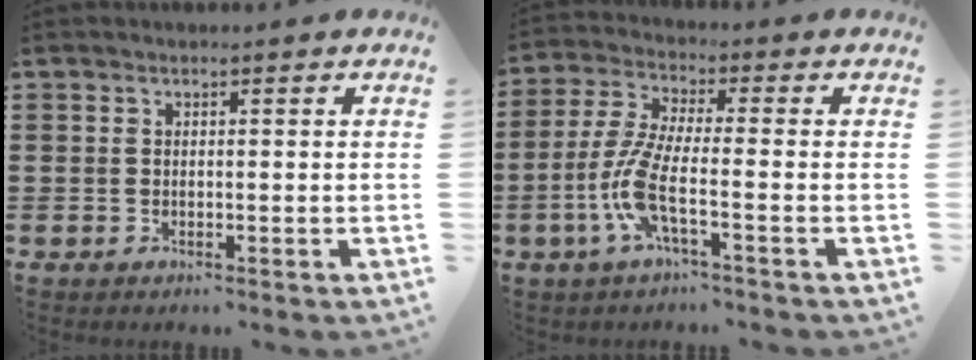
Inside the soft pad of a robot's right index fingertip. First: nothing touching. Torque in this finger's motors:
{"motor_torque": [1.47, 0.67, 0.40, 0.21]}